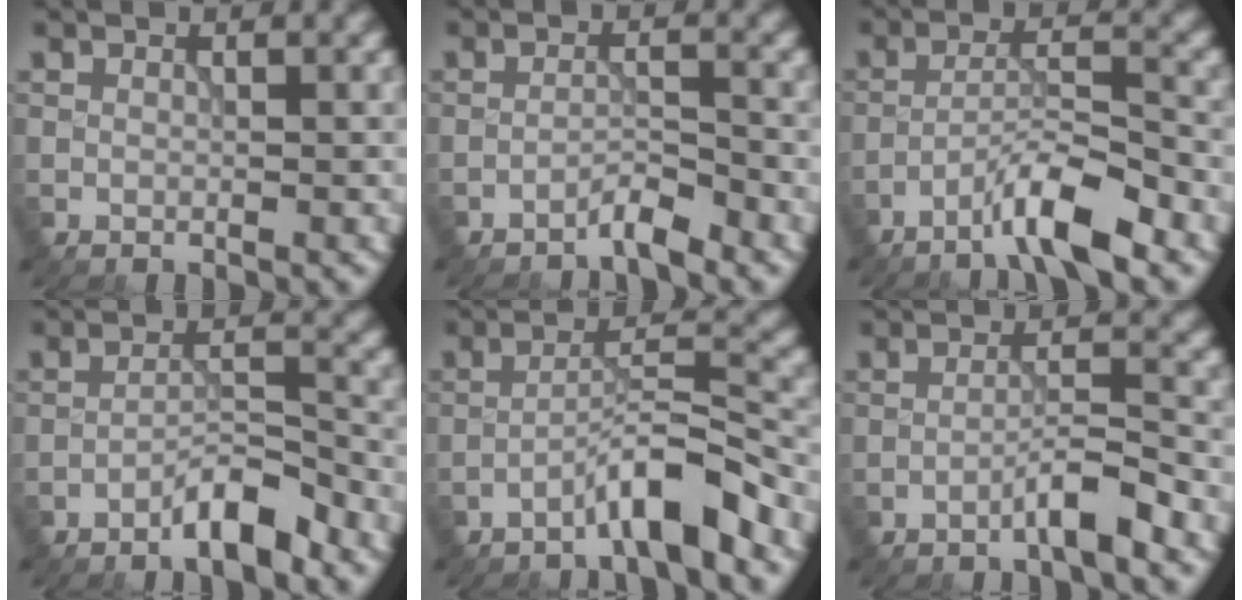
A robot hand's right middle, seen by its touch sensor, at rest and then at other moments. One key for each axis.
{"total": 2.0, "fx": -1.8, "fy": 0.1, "fz": 0.9, "tx": -0.010, "ty": 0.009, "tz": -0.036}
{"total": 5.2, "fx": -3.7, "fy": 0.4, "fz": 3.7, "tx": -0.063, "ty": 0.012, "tz": -0.075}
{"total": 3.8, "fx": -2.9, "fy": 0.6, "fz": 2.4, "tx": -0.040, "ty": 0.012, "tz": -0.057}
{"total": 4.8, "fx": -3.4, "fy": 0.4, "fz": 3.4, "tx": -0.057, "ty": 0.020, "tz": -0.068}
{"total": 2.9, "fx": -1.9, "fy": 0.1, "fz": 2.2, "tx": -0.035, "ty": 0.013, "tz": -0.041}